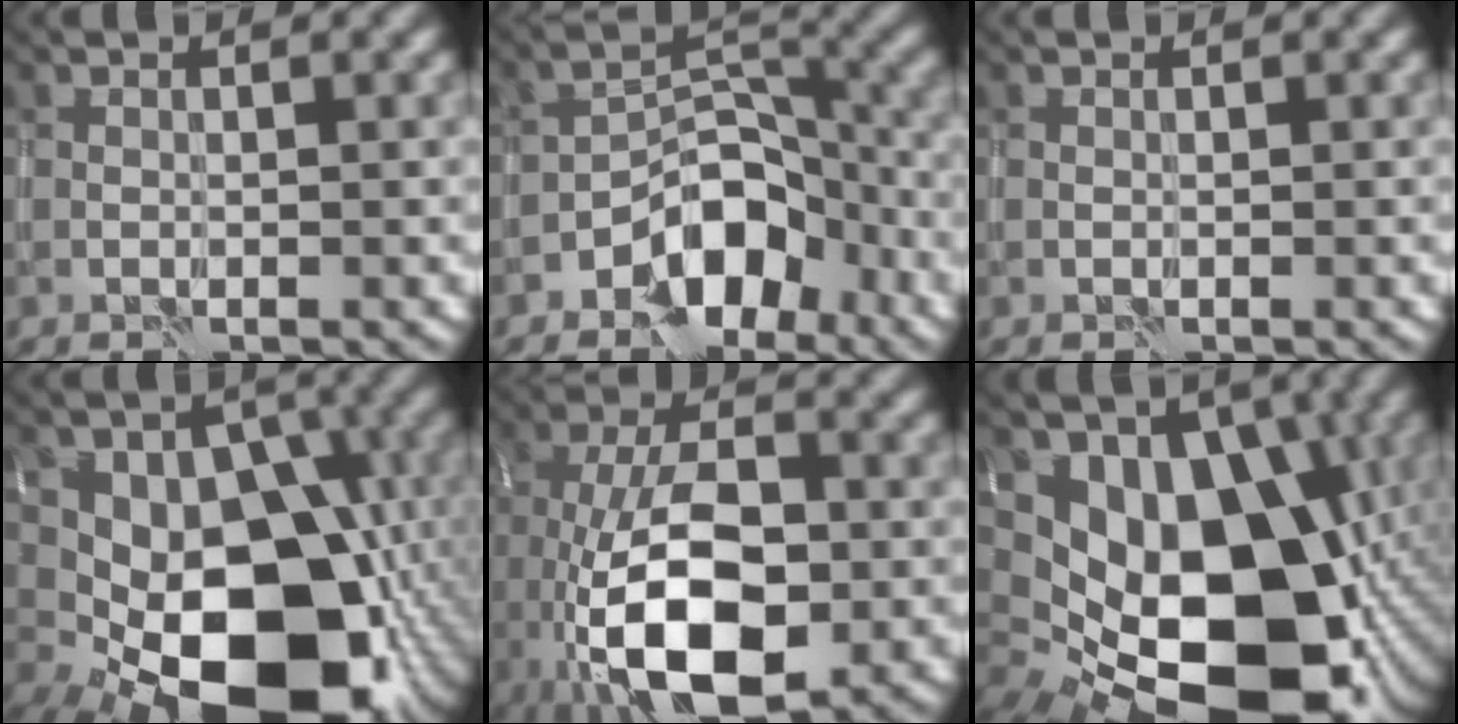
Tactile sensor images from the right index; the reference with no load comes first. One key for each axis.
{"total": 6.6, "fx": -4.0, "fy": 3.7, "fz": 3.7, "tx": -0.036, "ty": 0.009, "tz": -0.072}
{"total": 0.0}
{"total": 16.8, "fx": -3.8, "fy": 10.9, "fz": 12.2, "tx": -0.152, "ty": 0.001, "tz": -0.058}
{"total": 11.9, "fx": -3.7, "fy": 5.5, "fz": 9.9, "tx": -0.185, "ty": -0.010, "tz": -0.064}
{"total": 16.4, "fx": -0.4, "fy": 10.9, "fz": 12.2, "tx": -0.124, "ty": -0.008, "tz": -0.011}